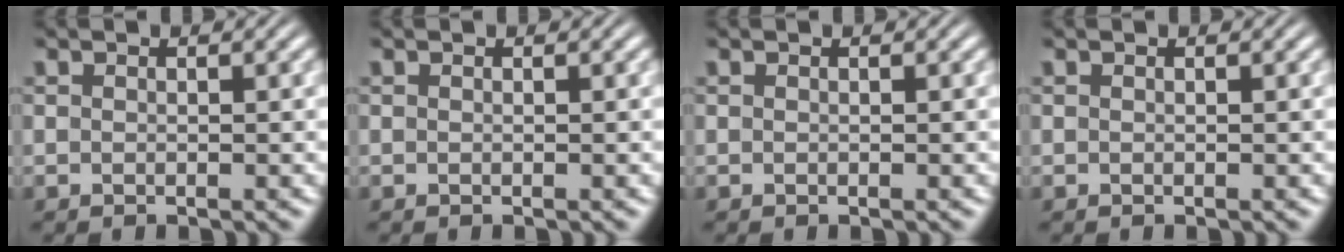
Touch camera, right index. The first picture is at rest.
{"total": 0.0}
{"total": 0.0}
{"total": 0.0}